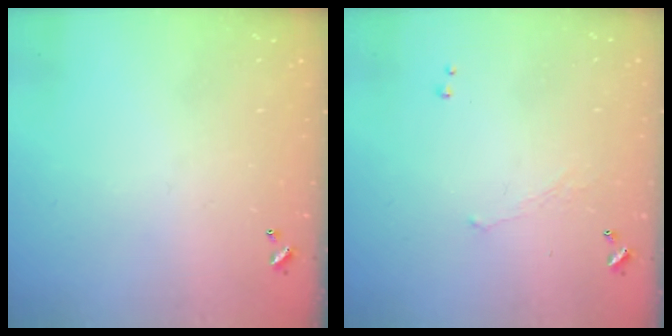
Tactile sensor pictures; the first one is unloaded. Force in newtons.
{"total": 1.1, "press": 1.0, "slide": 0.6}